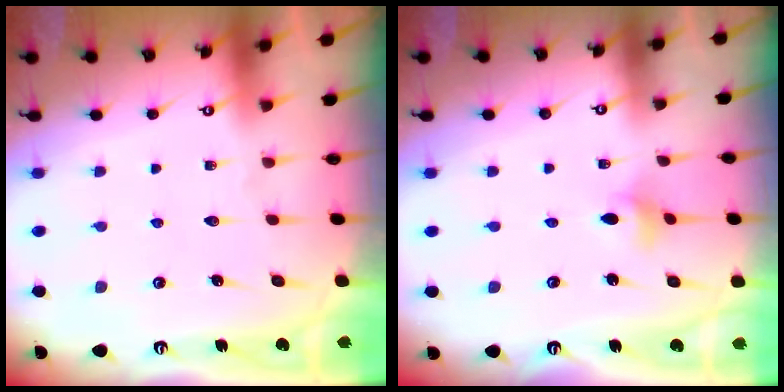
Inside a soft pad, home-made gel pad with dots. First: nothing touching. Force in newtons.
{"total": 2.8, "press": 2.8, "slide": 0.4}